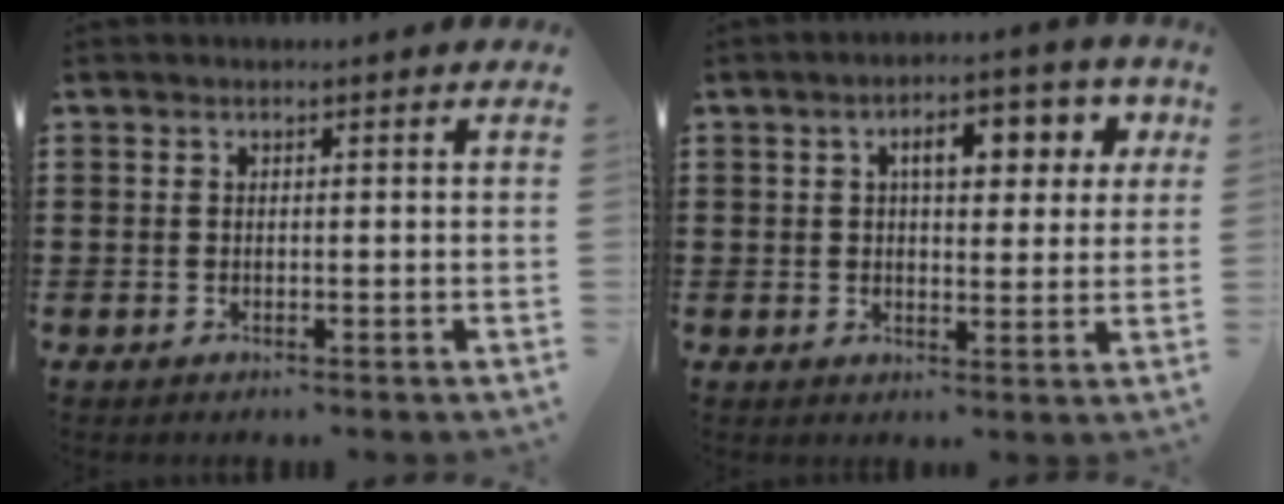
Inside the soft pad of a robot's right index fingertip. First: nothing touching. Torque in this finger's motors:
{"motor_torque": [0.72, -0.12, 0.30, 0.09]}